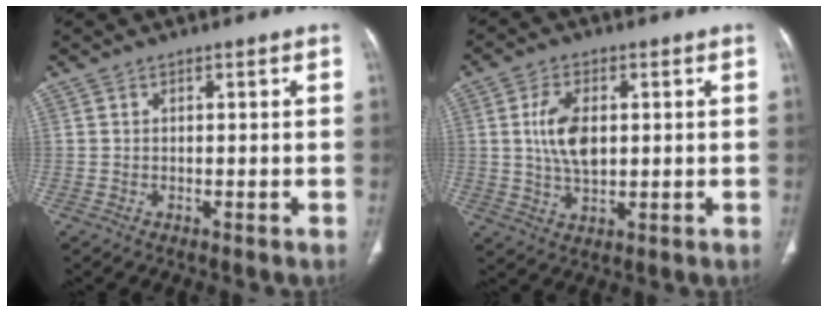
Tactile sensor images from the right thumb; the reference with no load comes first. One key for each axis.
{"total": 8.1, "fx": 1.2, "fy": 4.6, "fz": 6.6, "tx": -0.119, "ty": -0.002, "tz": 0.025}